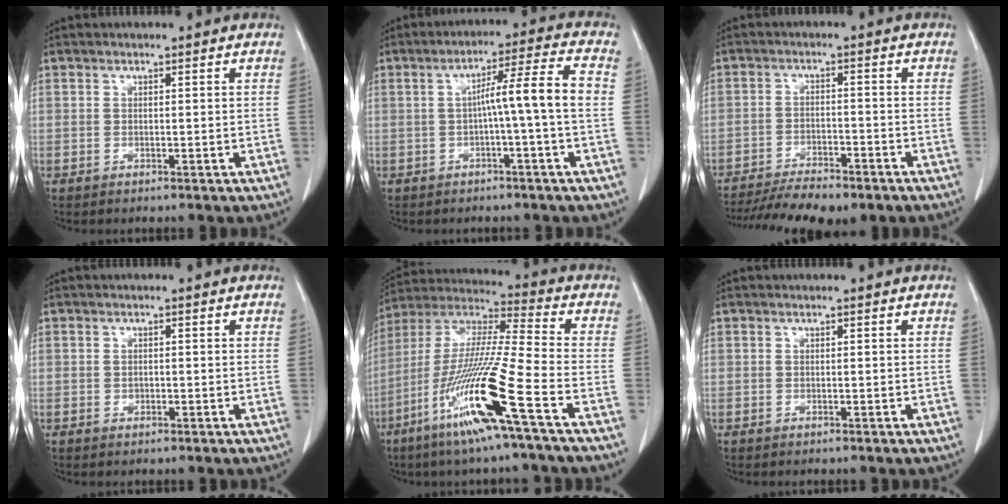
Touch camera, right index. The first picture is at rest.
{"total": 7.4, "force": [-0.6, -1.2, 7.3], "torque": [-0.113, 0.021, -0.008]}
{"total": 12.4, "force": [-10.3, 2.8, 6.4], "torque": [-0.098, -0.010, -0.156]}
{"total": 0.7, "force": [-0.1, 0.6, 0.4], "torque": [-0.007, 0.001, -0.002]}
{"total": 17.3, "force": [-8.0, -1.1, 15.4], "torque": [-0.319, -0.032, -0.158]}
{"total": 0.0}